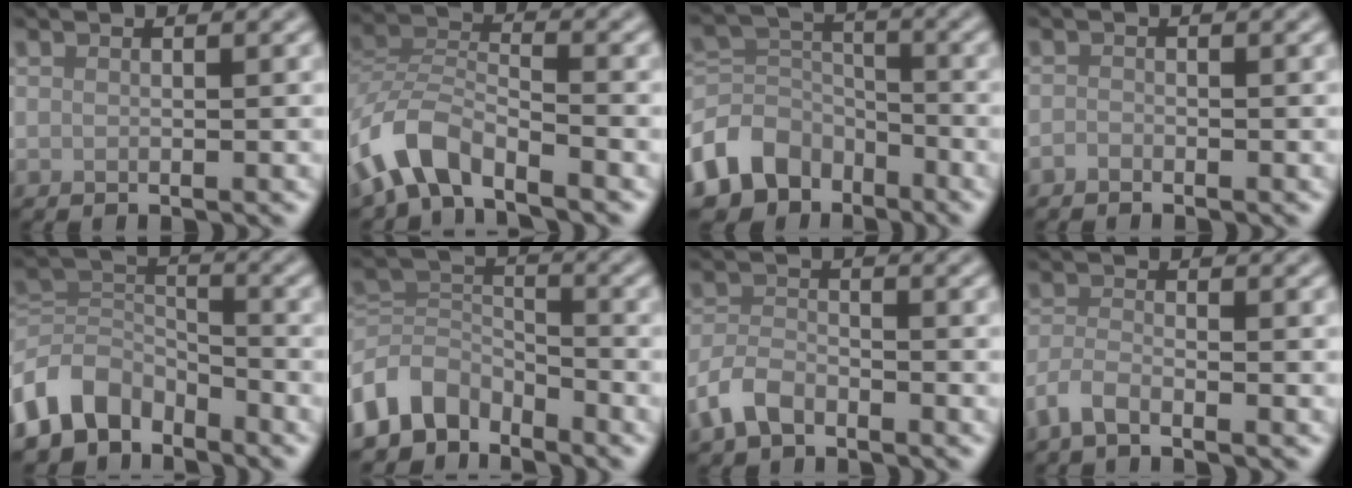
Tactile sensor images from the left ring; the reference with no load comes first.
{"total": 5.9, "force": [-4.3, 2.4, 3.3], "torque": [-0.064, 0.000, -0.093]}
{"total": 7.0, "force": [-4.3, 5.0, 2.5], "torque": [-0.047, -0.003, -0.097]}
{"total": 0.6, "force": [-0.5, 0.3, 0.2], "torque": [-0.001, -0.002, -0.012]}
{"total": 6.6, "force": [-4.4, 4.2, 2.5], "torque": [-0.039, 0.000, -0.097]}
{"total": 5.6, "force": [-4.0, 3.5, 1.8], "torque": [-0.024, 0.000, -0.089]}
{"total": 3.2, "force": [-2.3, 1.7, 1.5], "torque": [-0.029, 0.002, -0.058]}
{"total": 2.2, "force": [-1.7, 0.6, 1.3], "torque": [-0.030, -0.001, -0.045]}